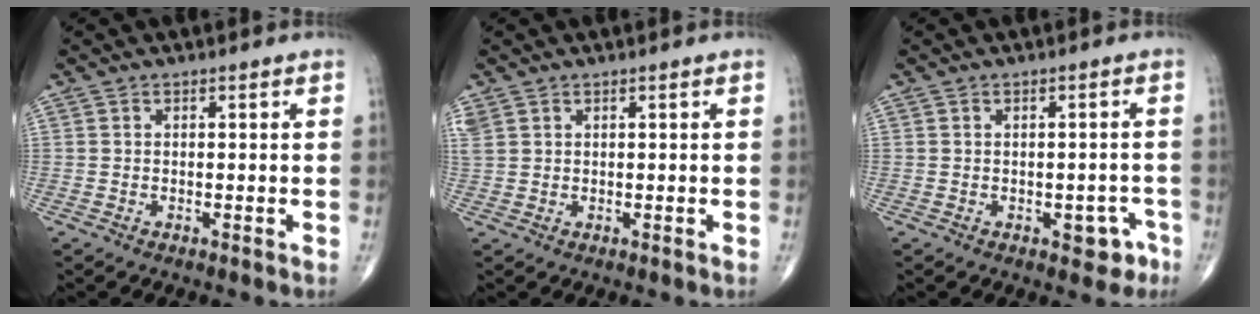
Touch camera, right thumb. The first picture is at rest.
{"total": 3.0, "force": [1.6, 2.1, 1.4], "torque": [-0.044, 0.012, 0.044]}
{"total": 4.1, "force": [-1.9, 2.6, 2.5], "torque": [-0.006, 0.016, -0.020]}